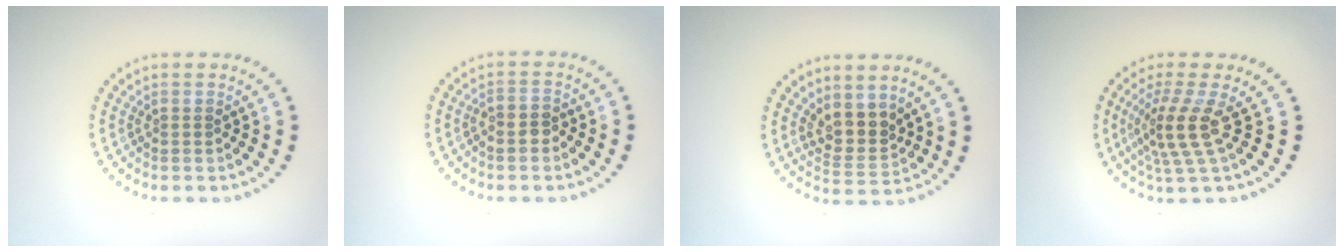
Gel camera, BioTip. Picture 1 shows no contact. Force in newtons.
{"total": 1.2, "press": 1.0, "slide": 0.6}
{"total": 3.0, "press": 2.4, "slide": 1.8}
{"total": 3.8, "press": 2.8, "slide": 2.6}